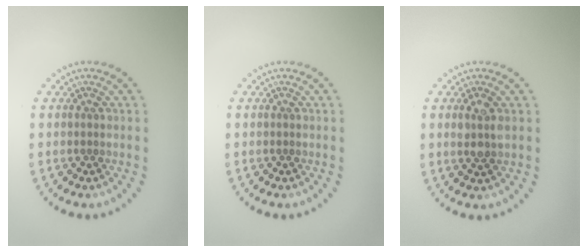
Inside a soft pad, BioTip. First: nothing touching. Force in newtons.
{"total": 0.0}
{"total": 2.2, "press": 2.1, "slide": 0.7}